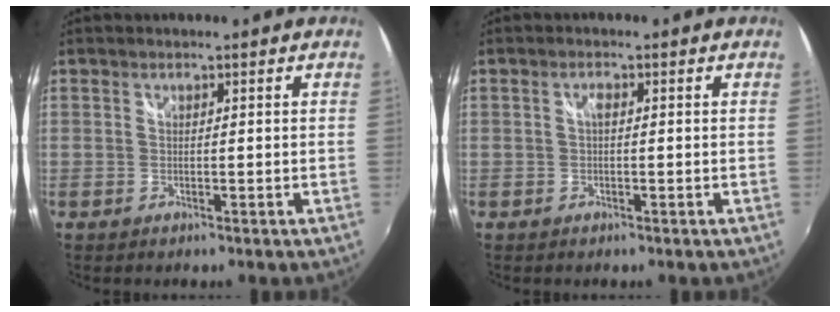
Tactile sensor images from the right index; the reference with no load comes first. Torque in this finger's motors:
{"motor_torque": [0.33, -0.14, 0.21, 0.03]}